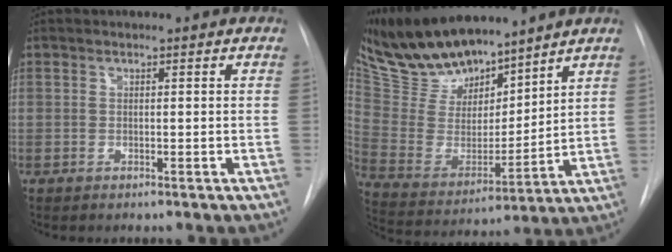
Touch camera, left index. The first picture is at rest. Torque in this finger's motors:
{"motor_torque": [1.07, -1.07, 0.09, 0.01]}